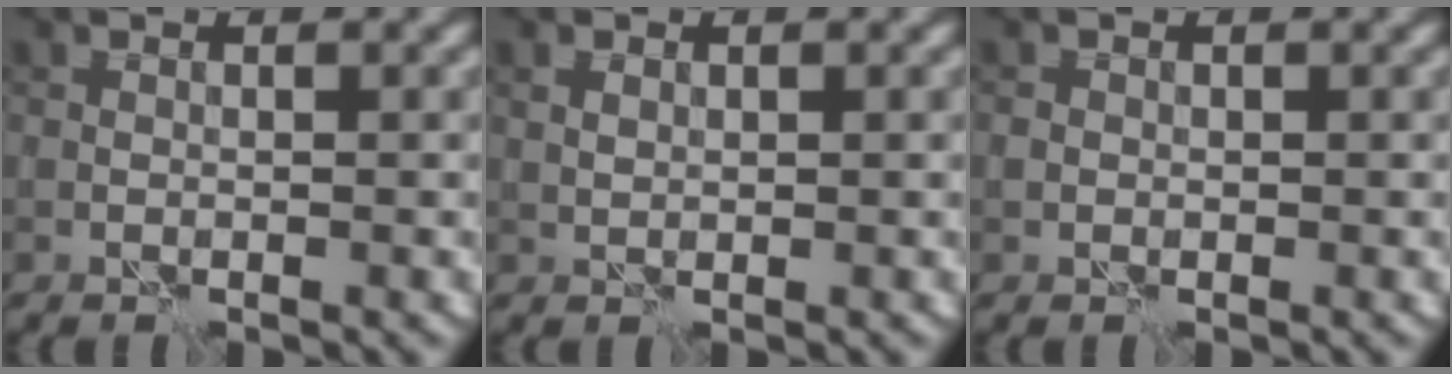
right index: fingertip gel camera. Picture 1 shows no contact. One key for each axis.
{"total": 0.8, "fx": 0.4, "fy": 0.6, "fz": 0.4, "tx": -0.011, "ty": 0.003, "tz": 0.008}
{"total": 0.6, "fx": -0.1, "fy": 0.6, "fz": 0.2, "tx": 0.000, "ty": -0.002, "tz": -0.004}